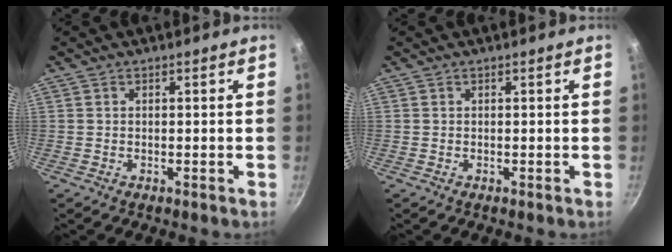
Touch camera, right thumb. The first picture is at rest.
{"total": 0.0}